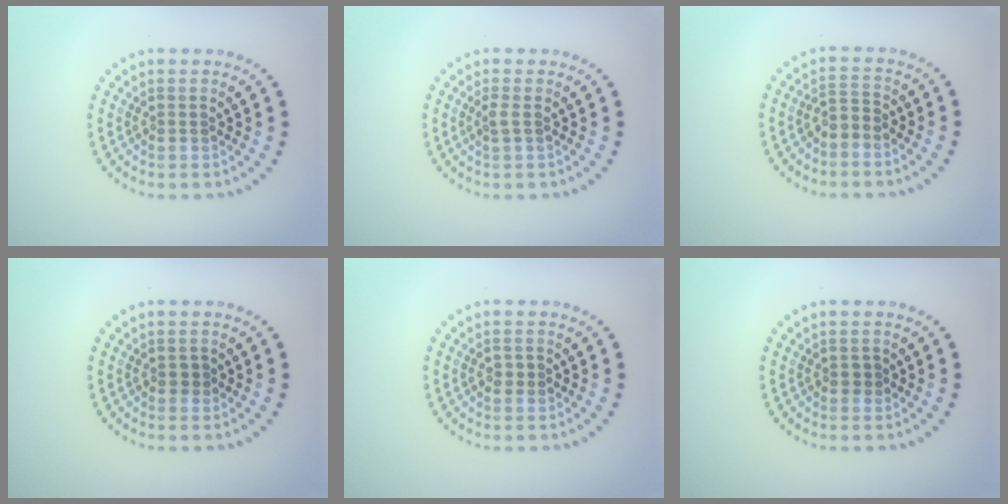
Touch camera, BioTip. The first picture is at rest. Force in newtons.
{"total": 0.9, "press": 0.7, "slide": 0.6}
{"total": 1.7, "press": 1.4, "slide": 1.1}
{"total": 0.7, "press": 0.7, "slide": 0.2}
{"total": 1.1, "press": 1.1, "slide": 0.1}
{"total": 0.7, "press": 0.7, "slide": 0.2}